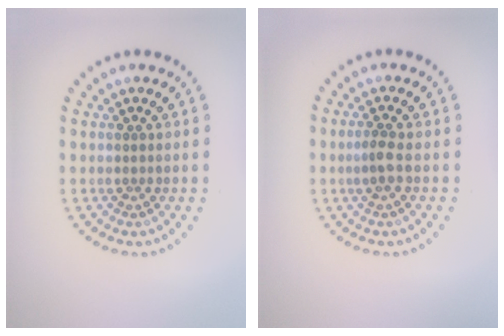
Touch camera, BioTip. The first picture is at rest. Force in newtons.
{"total": 1.5, "press": 1.3, "slide": 0.8}